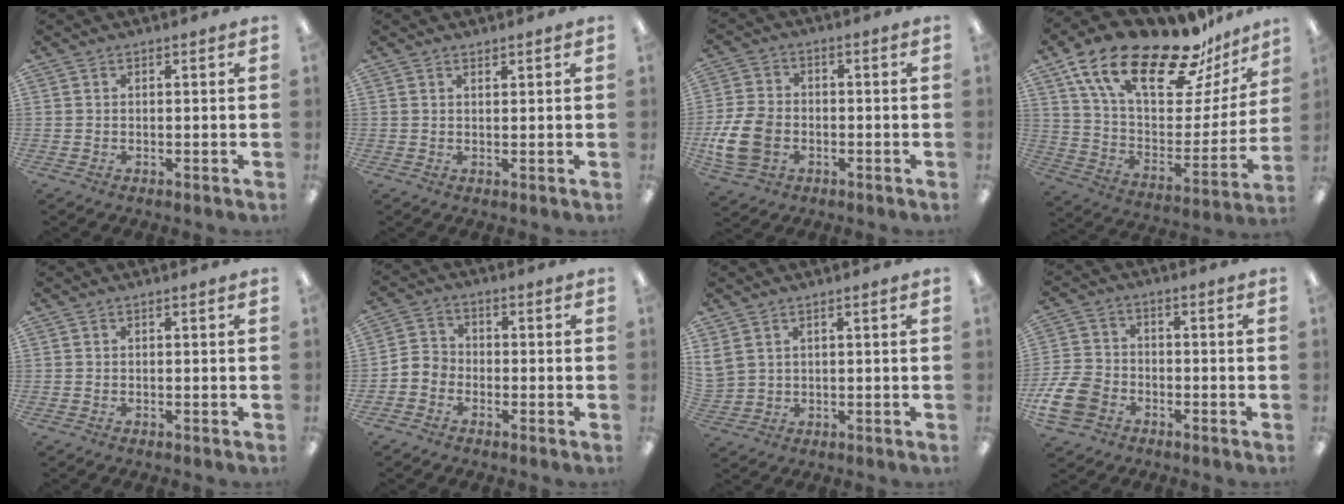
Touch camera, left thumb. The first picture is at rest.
{"total": 0.9, "force": [0.9, 0.1, 0.1], "torque": [-0.003, -0.001, 0.016]}
{"total": 10.5, "force": [-3.2, 7.4, 6.7], "torque": [-0.157, 0.005, -0.056]}
{"total": 23.5, "force": [17.1, 8.3, 13.8], "torque": [-0.239, -0.108, 0.293]}
{"total": 0.0}
{"total": 3.9, "force": [-2.6, 2.8, 0.9], "torque": [-0.014, 0.017, -0.048]}
{"total": 3.2, "force": [1.8, 2.4, 1.0], "torque": [-0.027, -0.002, 0.037]}
{"total": 9.4, "force": [-4.3, 6.8, 4.8], "torque": [-0.114, 0.026, -0.079]}